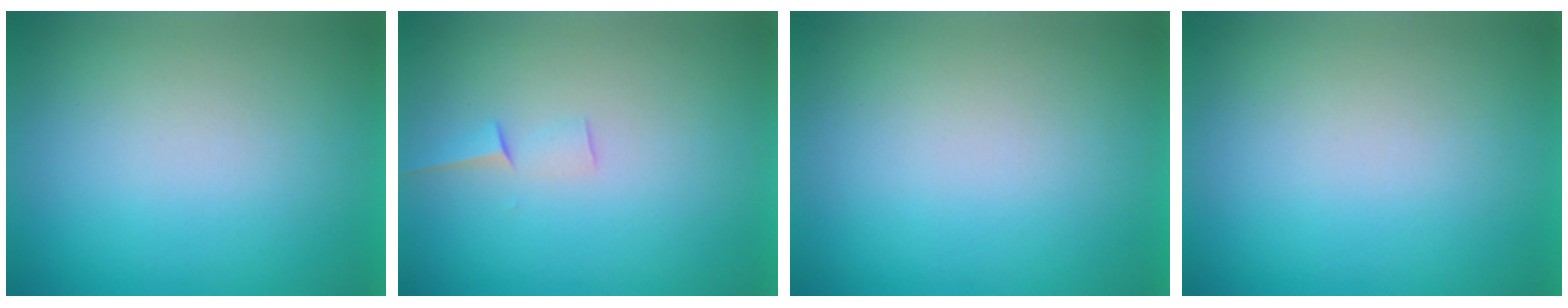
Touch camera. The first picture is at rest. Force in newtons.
{"total": 1.5}
{"total": 0.0}
{"total": 1.3}